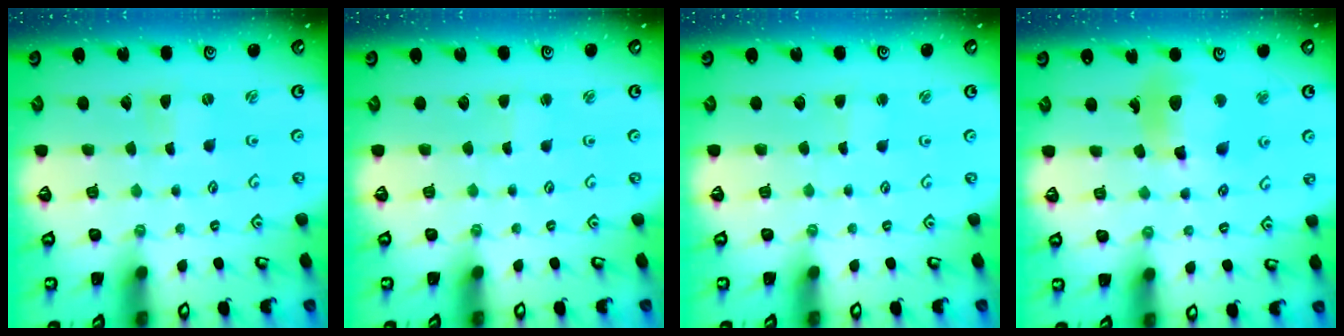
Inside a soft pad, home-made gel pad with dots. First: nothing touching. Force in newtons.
{"total": 1.0, "press": 0.9, "slide": 0.1}
{"total": 1.4, "press": 1.3, "slide": 0.3}
{"total": 12.1, "press": 12.0, "slide": 1.2}